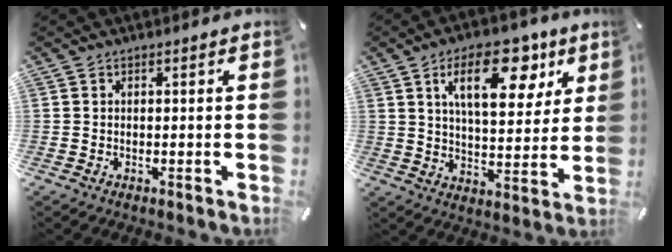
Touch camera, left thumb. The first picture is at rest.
{"total": 17.2, "force": [8.5, 8.6, 12.2], "torque": [-0.179, -0.022, 0.137]}